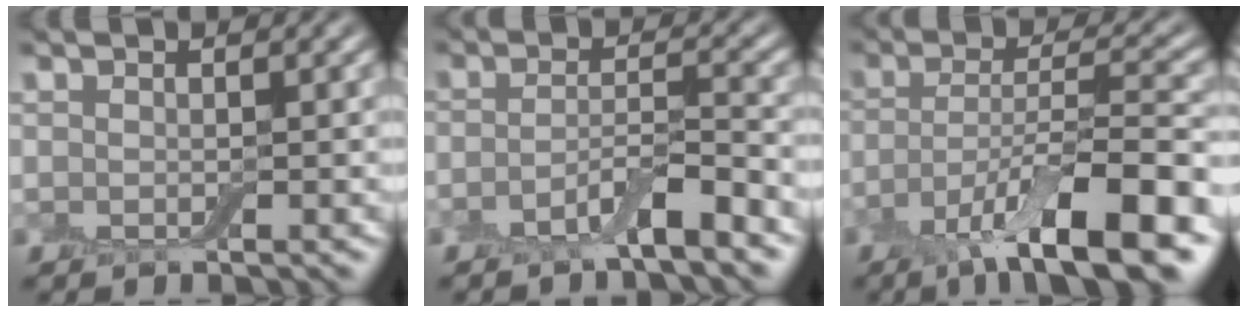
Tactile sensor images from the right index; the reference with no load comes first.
{"total": 3.6, "force": [-2.5, 0.5, 2.6], "torque": [-0.045, 0.006, -0.053]}
{"total": 10.4, "force": [-5.5, 2.4, 8.5], "torque": [-0.141, -0.003, -0.098]}